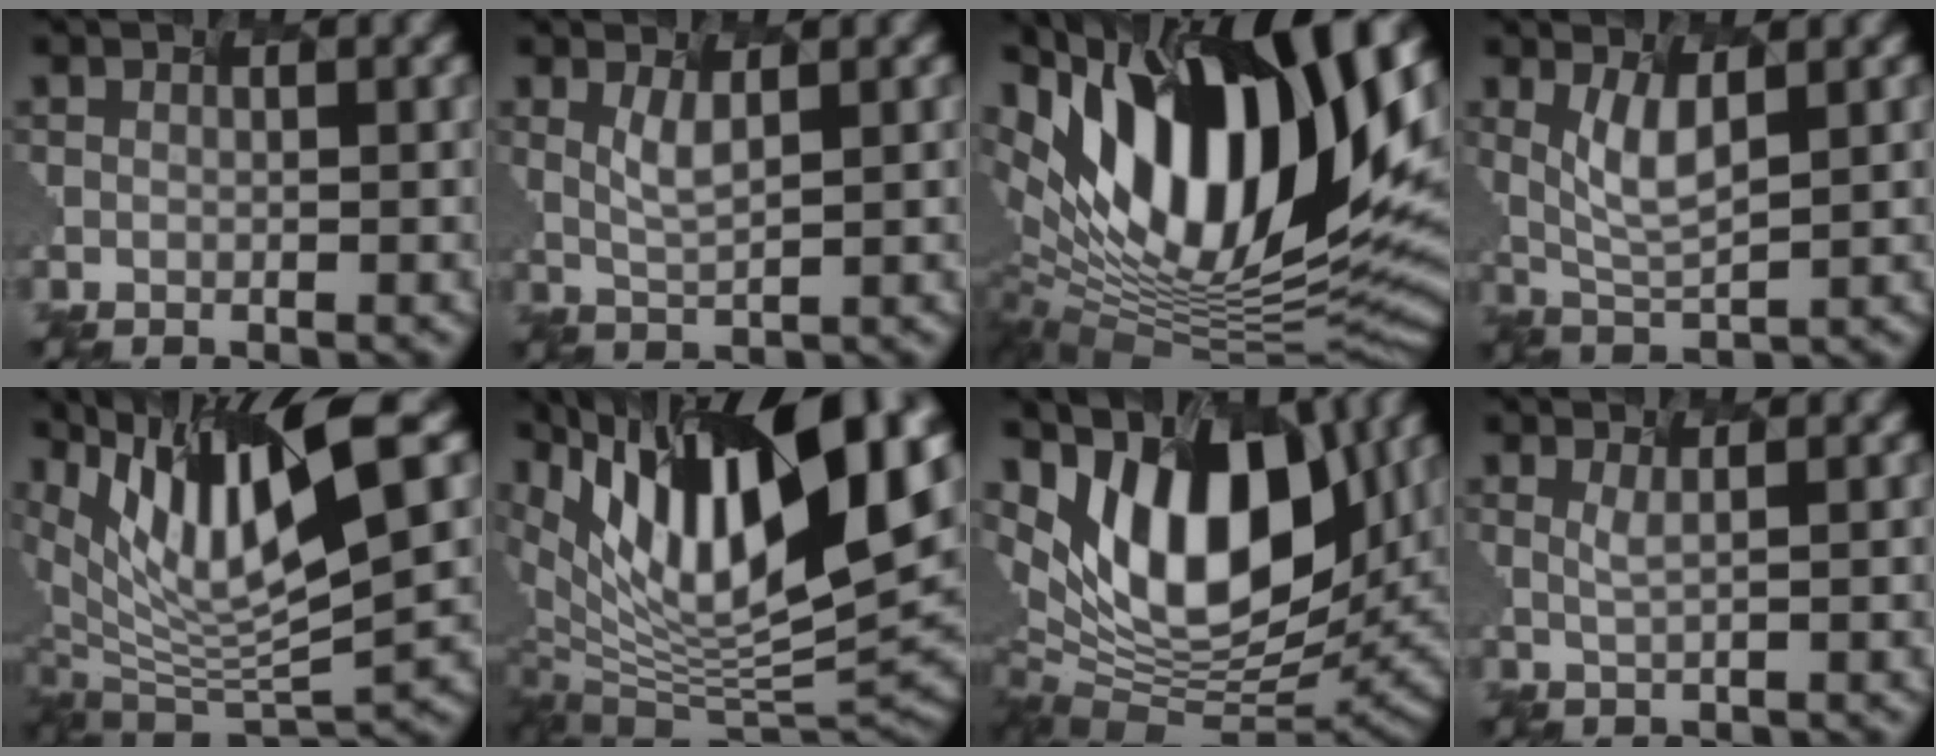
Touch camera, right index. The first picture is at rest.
{"total": 1.5, "force": [0.2, 0.1, 1.5], "torque": [-0.049, -0.008, 0.022]}
{"total": 16.4, "force": [6.5, 6.7, 13.5], "torque": [-0.239, 0.018, 0.111]}
{"total": 3.0, "force": [0.4, 0.9, 2.9], "torque": [-0.078, -0.010, 0.026]}
{"total": 11.4, "force": [4.9, 2.8, 9.9], "torque": [-0.202, 0.005, 0.109]}
{"total": 15.8, "force": [6.5, 6.2, 13.0], "torque": [-0.244, 0.012, 0.118]}
{"total": 12.7, "force": [3.7, 6.9, 10.0], "torque": [-0.172, 0.004, 0.066]}
{"total": 0.6, "force": [-0.1, -0.1, 0.6], "torque": [-0.020, -0.004, 0.012]}